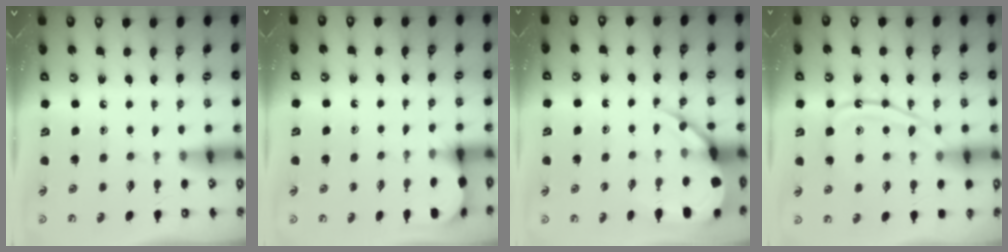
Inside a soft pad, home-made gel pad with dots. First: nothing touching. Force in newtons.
{"total": 1.3, "press": 1.3, "slide": 0.1}
{"total": 8.9, "press": 8.8, "slide": 1.0}
{"total": 12.5, "press": 12.5, "slide": 1.1}